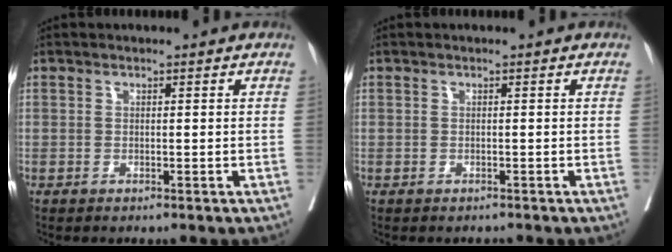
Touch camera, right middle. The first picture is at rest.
{"total": 0.7, "force": [-0.6, 0.4, 0.0], "torque": [-0.006, 0.001, -0.011]}